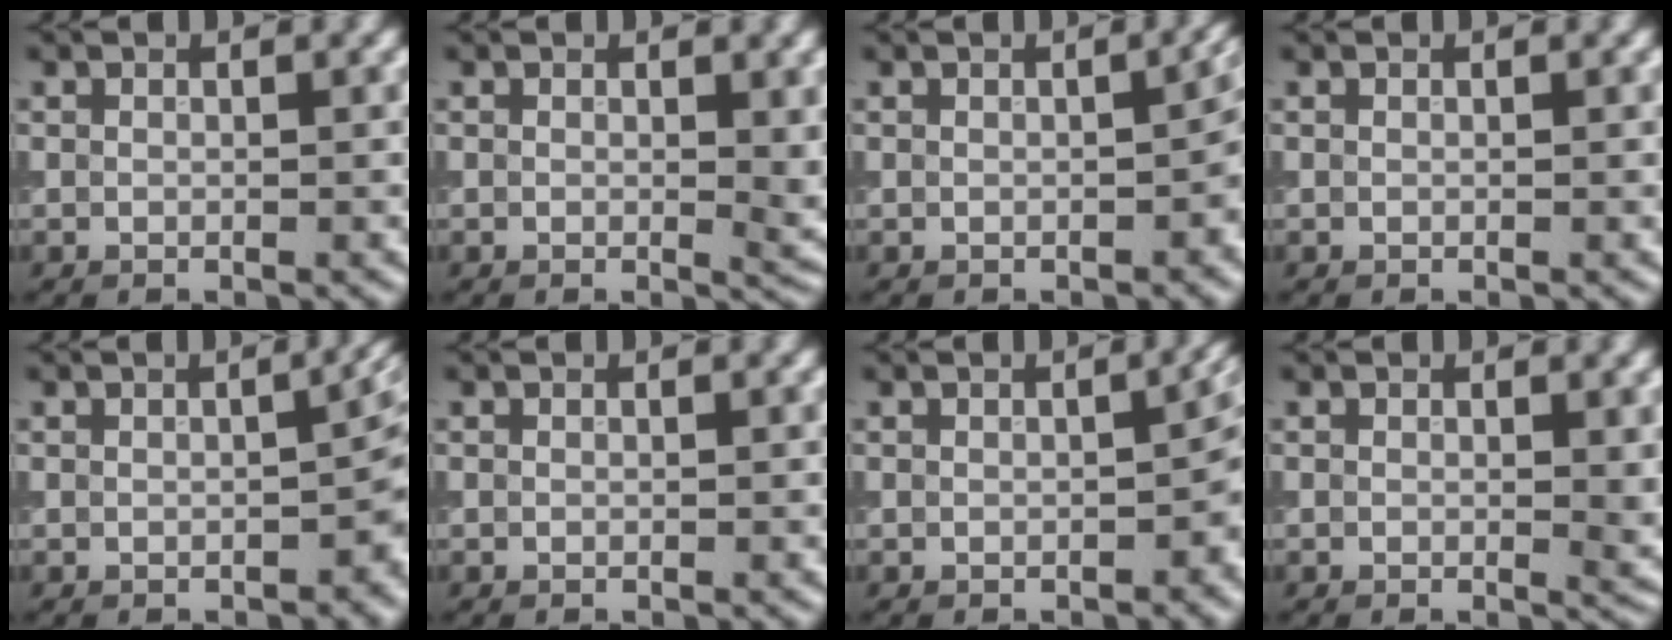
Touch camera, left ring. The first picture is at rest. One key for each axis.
{"total": 1.8, "fx": 0.3, "fy": 0.6, "fz": 1.7, "tx": -0.015, "ty": -0.006, "tz": 0.004}
{"total": 2.7, "fx": -0.3, "fy": 1.2, "fz": 2.4, "tx": -0.024, "ty": 0.002, "tz": -0.002}
{"total": 0.0}
{"total": 4.4, "fx": -0.6, "fy": 2.1, "fz": 3.8, "tx": -0.036, "ty": -0.003, "tz": -0.003}
{"total": 0.0}
{"total": 3.4, "fx": -0.4, "fy": 1.8, "fz": 2.9, "tx": -0.027, "ty": 0.000, "tz": -0.004}
{"total": 1.4, "fx": 0.2, "fy": 0.4, "fz": 1.3, "tx": -0.012, "ty": -0.005, "tz": 0.002}